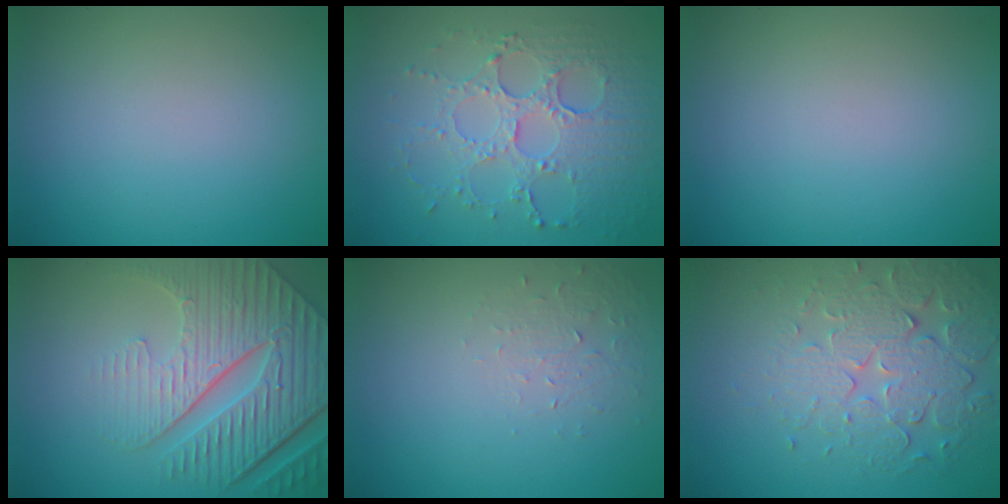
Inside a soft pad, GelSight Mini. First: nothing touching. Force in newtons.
{"total": 5.0, "press": 3.7, "slide": 3.4}
{"total": 0.0}
{"total": 9.1, "press": 6.2, "slide": 6.6}
{"total": 1.3, "press": 0.6, "slide": 1.2}
{"total": 5.1, "press": 4.5, "slide": 2.5}